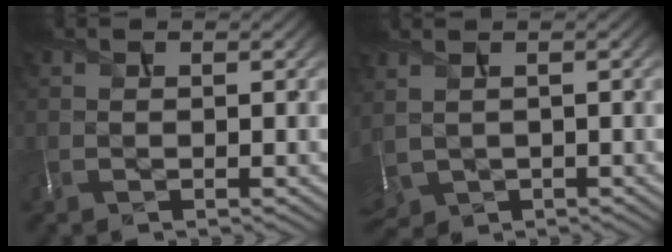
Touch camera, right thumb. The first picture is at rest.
{"total": 3.4, "force": [0.5, 2.3, 2.4], "torque": [-0.079, -0.002, 0.022]}